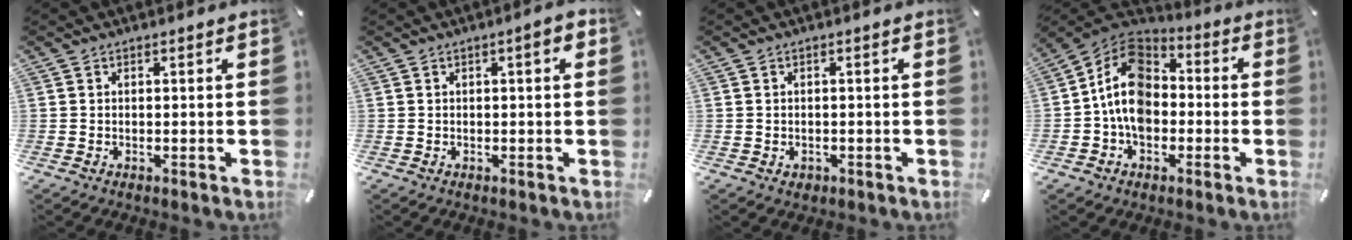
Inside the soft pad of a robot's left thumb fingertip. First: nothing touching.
{"total": 3.1, "force": [0.7, 0.8, 2.9], "torque": [-0.040, 0.001, 0.007]}
{"total": 1.2, "force": [-0.3, 1.1, 0.4], "torque": [-0.008, 0.004, -0.008]}
{"total": 12.4, "force": [-2.1, 9.7, 7.4], "torque": [-0.158, 0.018, -0.043]}